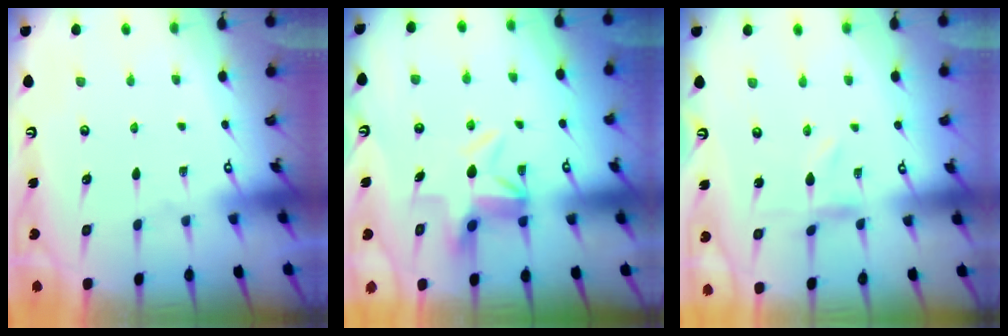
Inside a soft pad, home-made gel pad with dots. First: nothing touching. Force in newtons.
{"total": 6.7, "press": 6.5, "slide": 1.8}
{"total": 0.0}